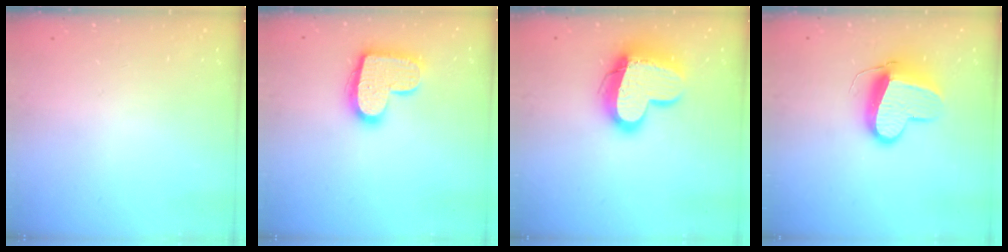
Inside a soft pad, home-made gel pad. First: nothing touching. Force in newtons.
{"total": 15.3, "press": 15.3, "slide": 1.1}
{"total": 16.9, "press": 16.8, "slide": 1.5}
{"total": 13.4, "press": 13.3, "slide": 1.3}